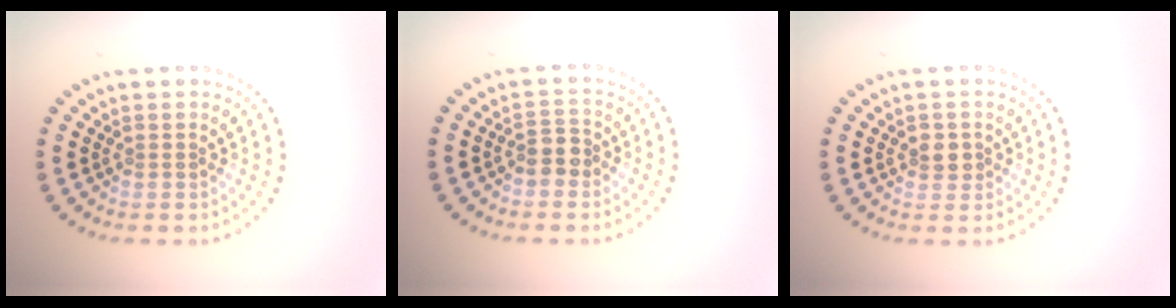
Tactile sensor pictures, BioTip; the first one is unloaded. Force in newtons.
{"total": 1.9, "press": 1.7, "slide": 0.8}
{"total": 1.6, "press": 1.5, "slide": 0.5}